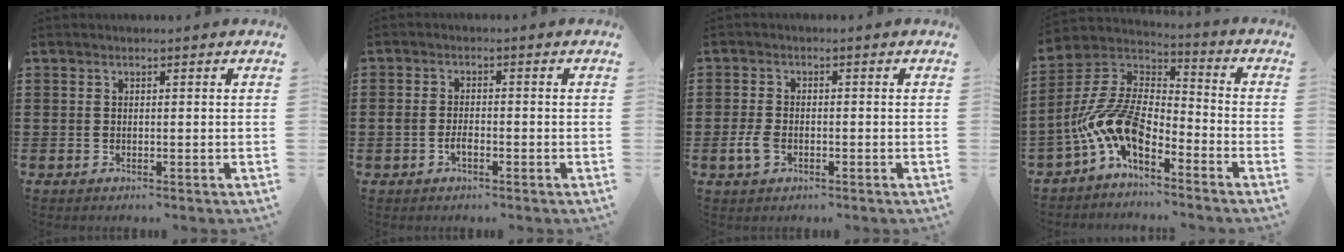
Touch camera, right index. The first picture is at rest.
{"total": 2.2, "force": [-0.9, 1.0, 1.7], "torque": [-0.034, 0.001, -0.016]}
{"total": 3.2, "force": [-1.1, 1.8, 2.4], "torque": [-0.064, -0.008, -0.024]}
{"total": 11.3, "force": [-5.9, 5.5, 7.8], "torque": [-0.208, -0.015, -0.128]}